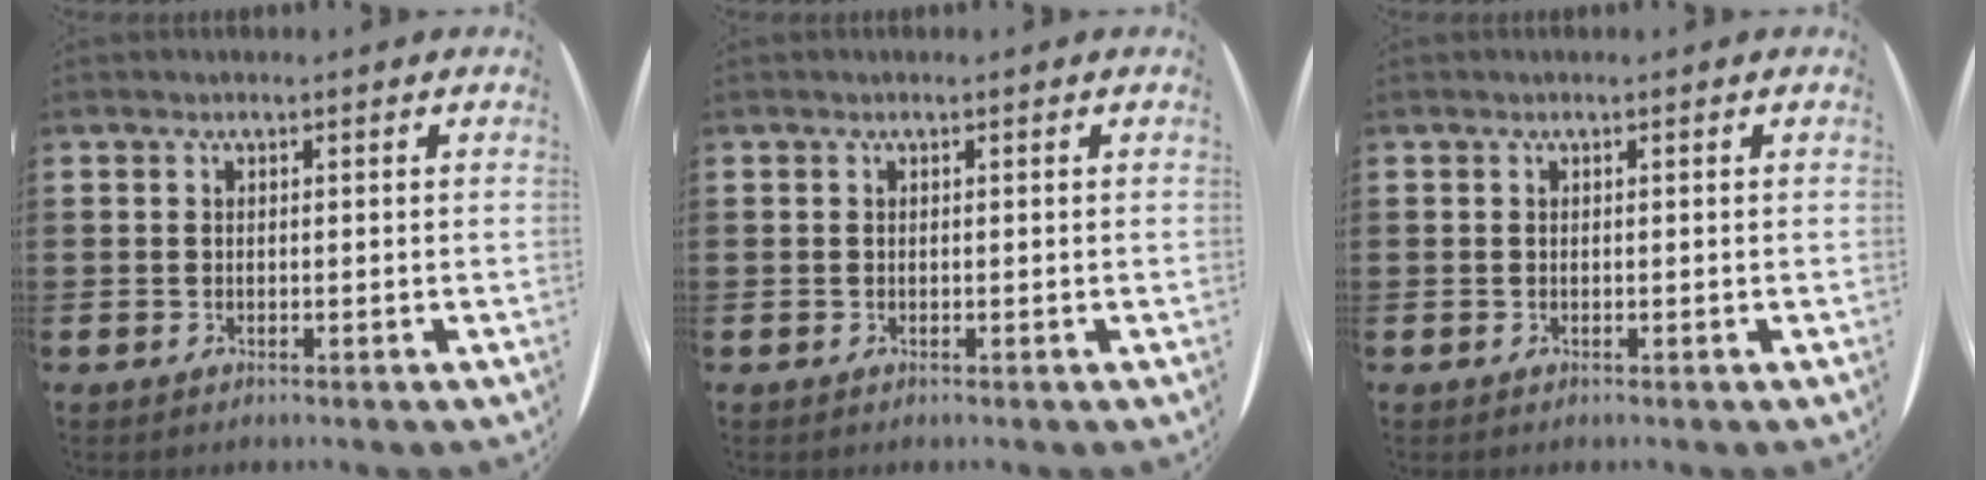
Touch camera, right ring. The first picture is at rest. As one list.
[{"total": 0.0}, {"total": 0.0}]